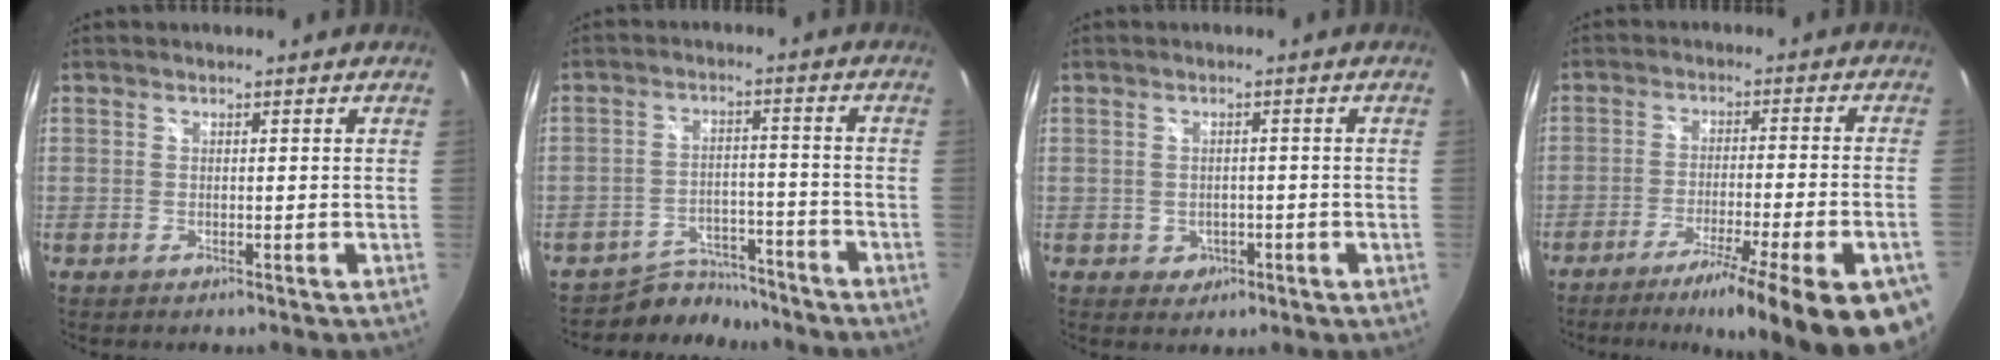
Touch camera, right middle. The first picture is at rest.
{"total": 7.1, "force": [-6.6, 2.6, 0.1], "torque": [-0.017, 0.011, -0.103]}
{"total": 3.2, "force": [-0.8, 2.8, 1.1], "torque": [-0.026, 0.000, -0.001]}
{"total": 20.7, "force": [-15.4, 1.5, 13.8], "torque": [-0.206, -0.048, -0.223]}